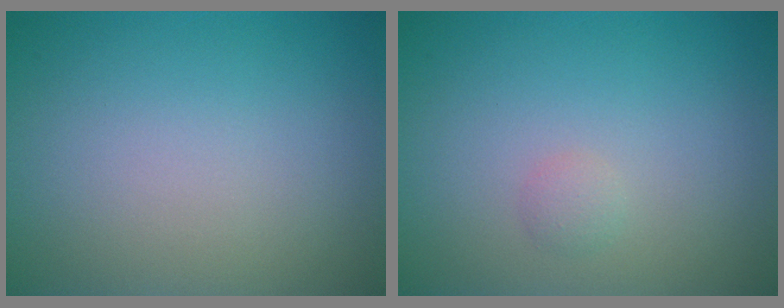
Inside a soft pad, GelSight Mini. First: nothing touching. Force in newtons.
{"total": 0.8, "press": 0.8, "slide": 0.0}